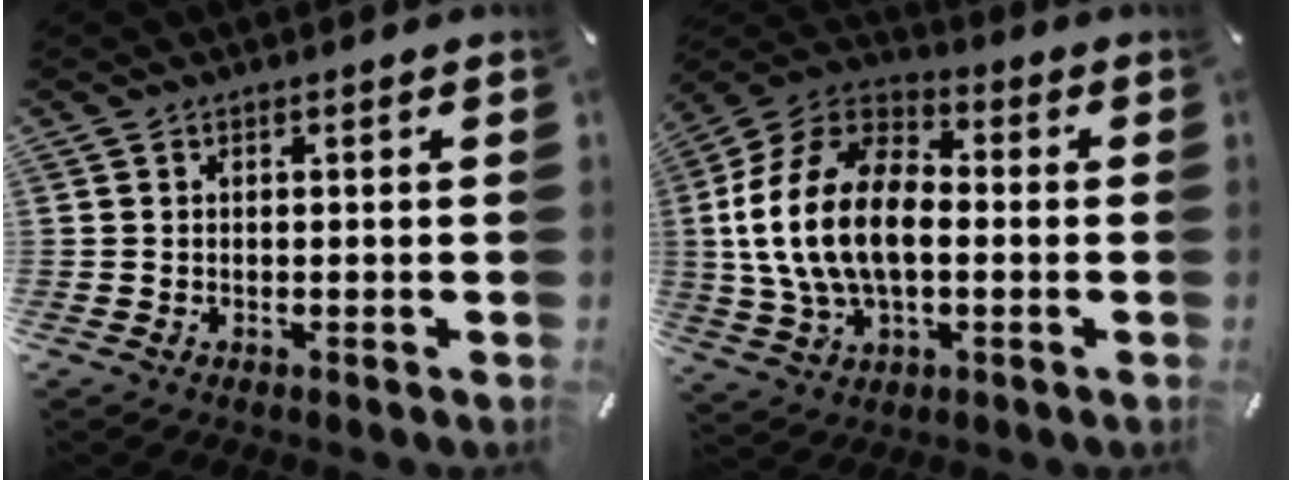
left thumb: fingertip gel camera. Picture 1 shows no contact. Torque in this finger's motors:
{"motor_torque": [0.75, 2.20, 1.64, -1.13, 0.67]}